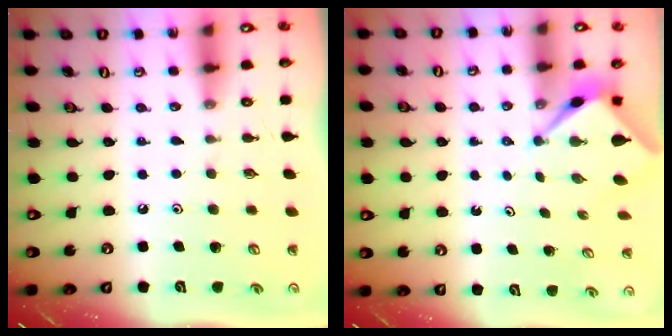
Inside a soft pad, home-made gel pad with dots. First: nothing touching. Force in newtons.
{"total": 2.6, "press": 2.6, "slide": 0.1}